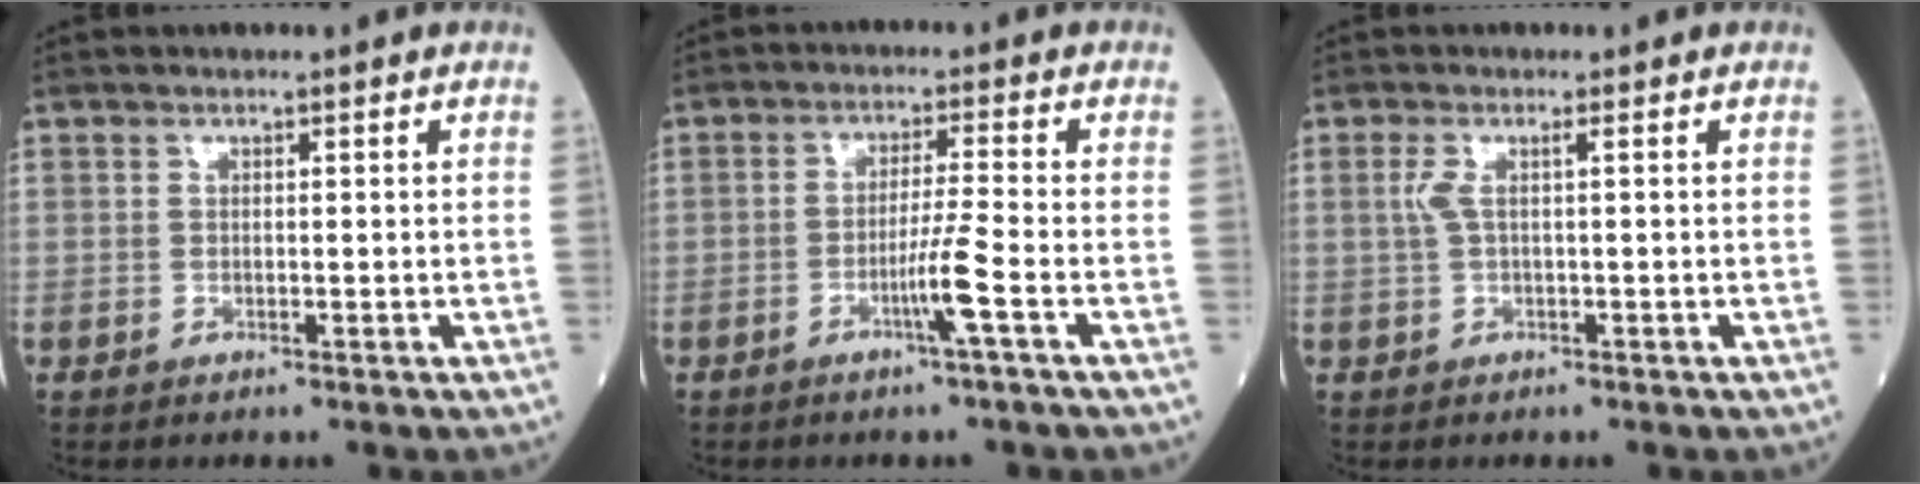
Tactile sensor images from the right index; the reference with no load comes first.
{"total": 4.7, "force": [-2.1, -1.2, 4.0], "torque": [-0.079, -0.005, -0.040]}
{"total": 1.9, "force": [0.2, 0.1, 1.9], "torque": [-0.046, 0.008, 0.005]}